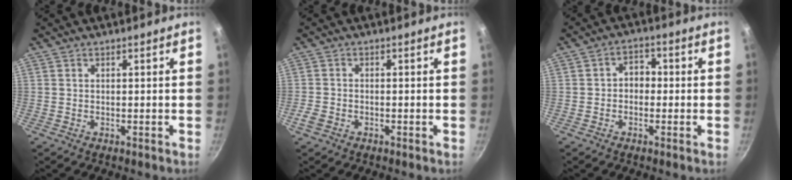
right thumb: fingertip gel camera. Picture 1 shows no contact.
{"total": 2.4, "force": [-1.4, 1.5, 1.3], "torque": [-0.037, 0.009, -0.030]}
{"total": 3.7, "force": [-0.5, 3.0, 2.2], "torque": [-0.009, 0.014, -0.016]}